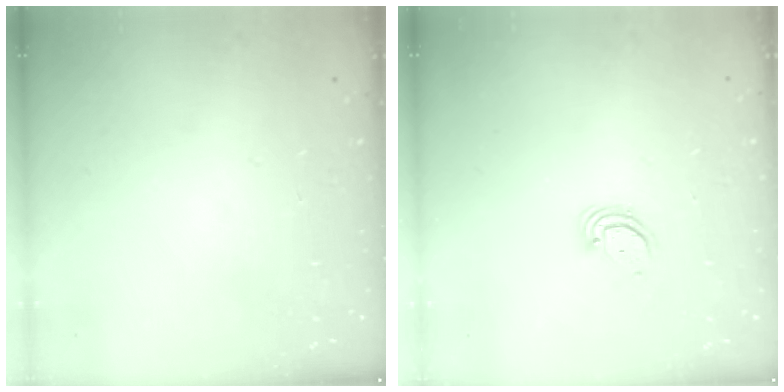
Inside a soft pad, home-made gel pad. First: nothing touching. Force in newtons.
{"total": 3.2, "press": 3.2, "slide": 0.3}